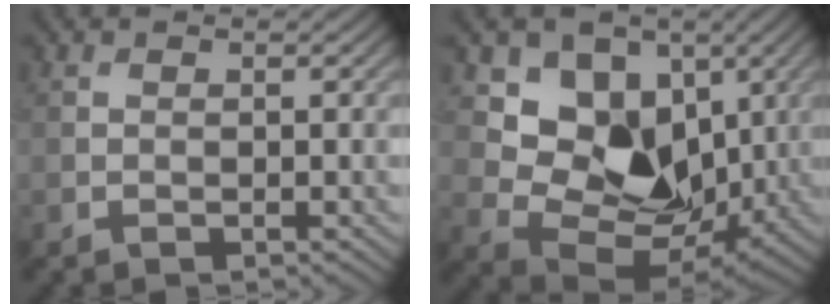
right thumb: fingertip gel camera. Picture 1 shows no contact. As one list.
[{"total": 10.6, "force": [2.6, 8.3, 6.2], "torque": [-0.116, -0.017, 0.036]}]